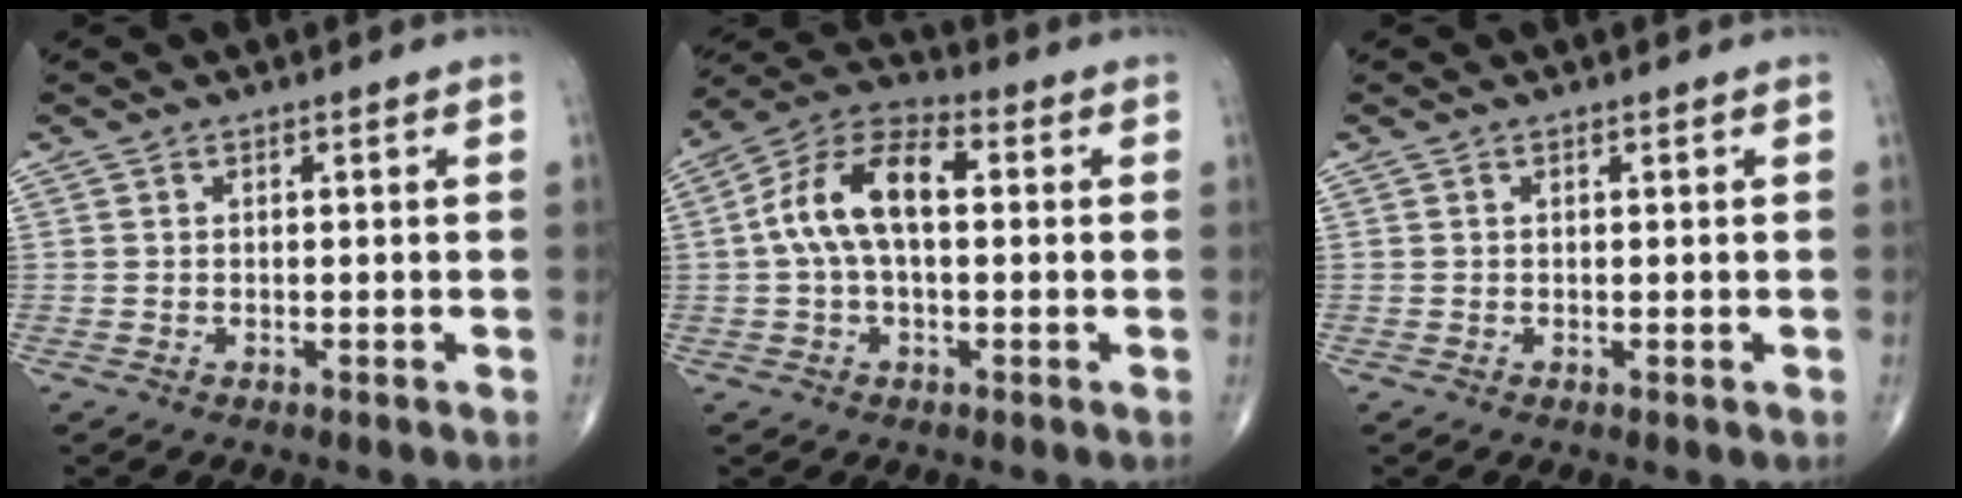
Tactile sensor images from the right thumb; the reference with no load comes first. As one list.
[{"total": 12.6, "force": [1.2, 6.7, 10.6], "torque": [-0.202, 0.038, 0.011]}, {"total": 0.0}]